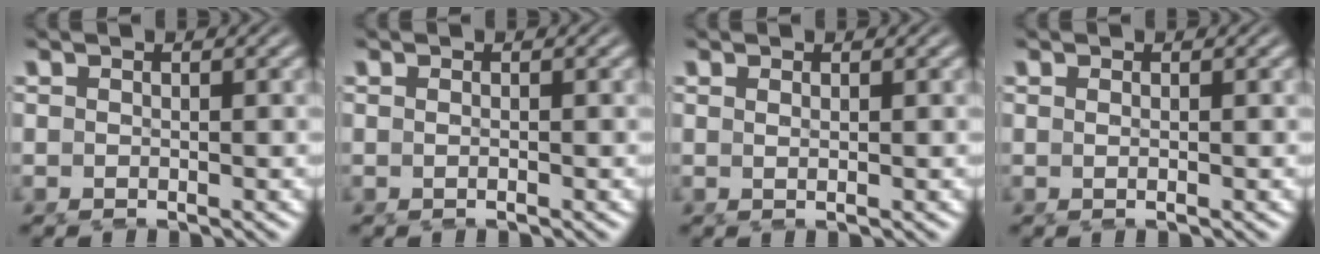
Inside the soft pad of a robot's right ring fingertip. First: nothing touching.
{"total": 0.9, "force": [-0.4, -0.7, 0.4], "torque": [-0.008, -0.005, -0.004]}
{"total": 1.2, "force": [0.1, -1.0, 0.5], "torque": [-0.006, -0.009, 0.009]}
{"total": 1.1, "force": [-0.2, -1.0, 0.4], "torque": [-0.007, -0.008, 0.002]}